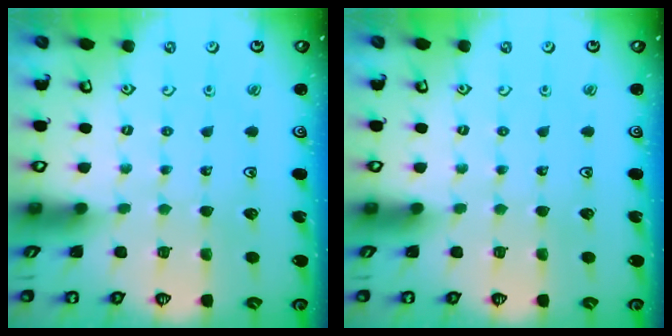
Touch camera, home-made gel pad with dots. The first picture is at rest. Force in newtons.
{"total": 0.0}